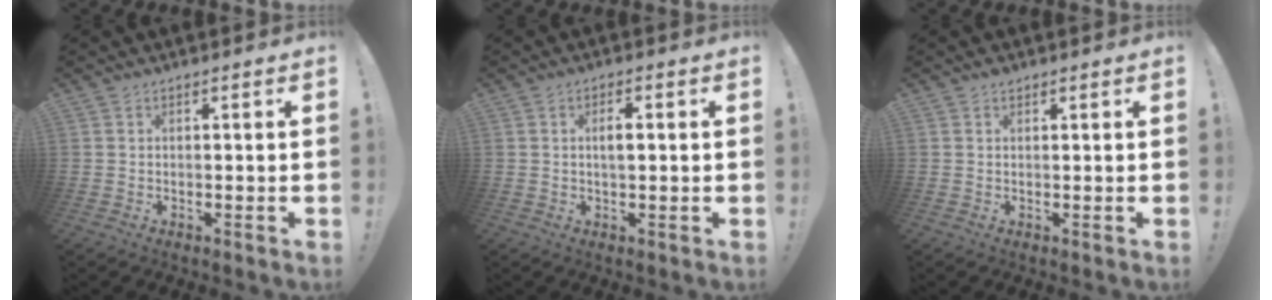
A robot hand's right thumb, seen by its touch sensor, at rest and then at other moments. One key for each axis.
{"total": 3.2, "fx": 0.3, "fy": 1.4, "fz": 2.9, "tx": -0.043, "ty": 0.002, "tz": 0.000}
{"total": 1.0, "fx": 0.8, "fy": 0.6, "fz": 0.1, "tx": 0.003, "ty": 0.001, "tz": 0.014}